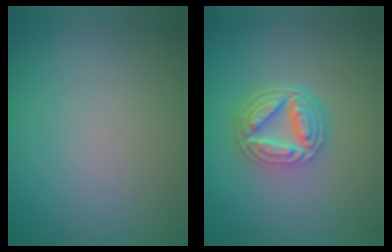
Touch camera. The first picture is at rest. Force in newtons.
{"total": 5.0, "press": 3.7, "slide": 3.4}